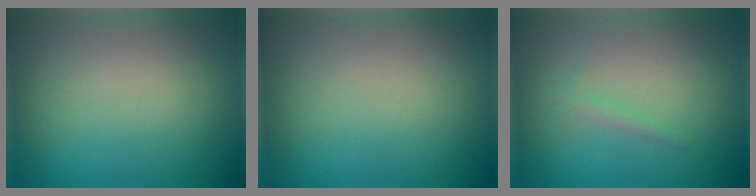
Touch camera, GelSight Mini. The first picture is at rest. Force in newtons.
{"total": 0.0}
{"total": 1.0, "press": 1.0, "slide": 0.1}